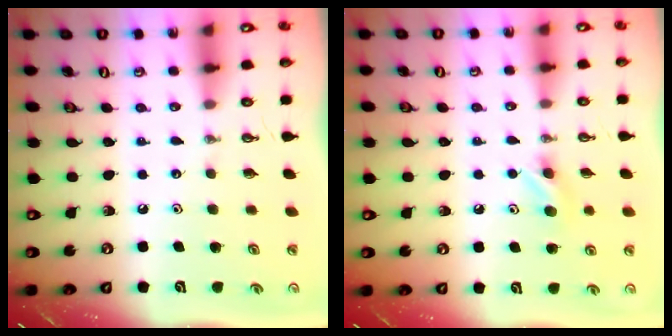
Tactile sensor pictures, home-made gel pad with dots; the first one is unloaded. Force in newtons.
{"total": 6.8, "press": 6.6, "slide": 1.6}